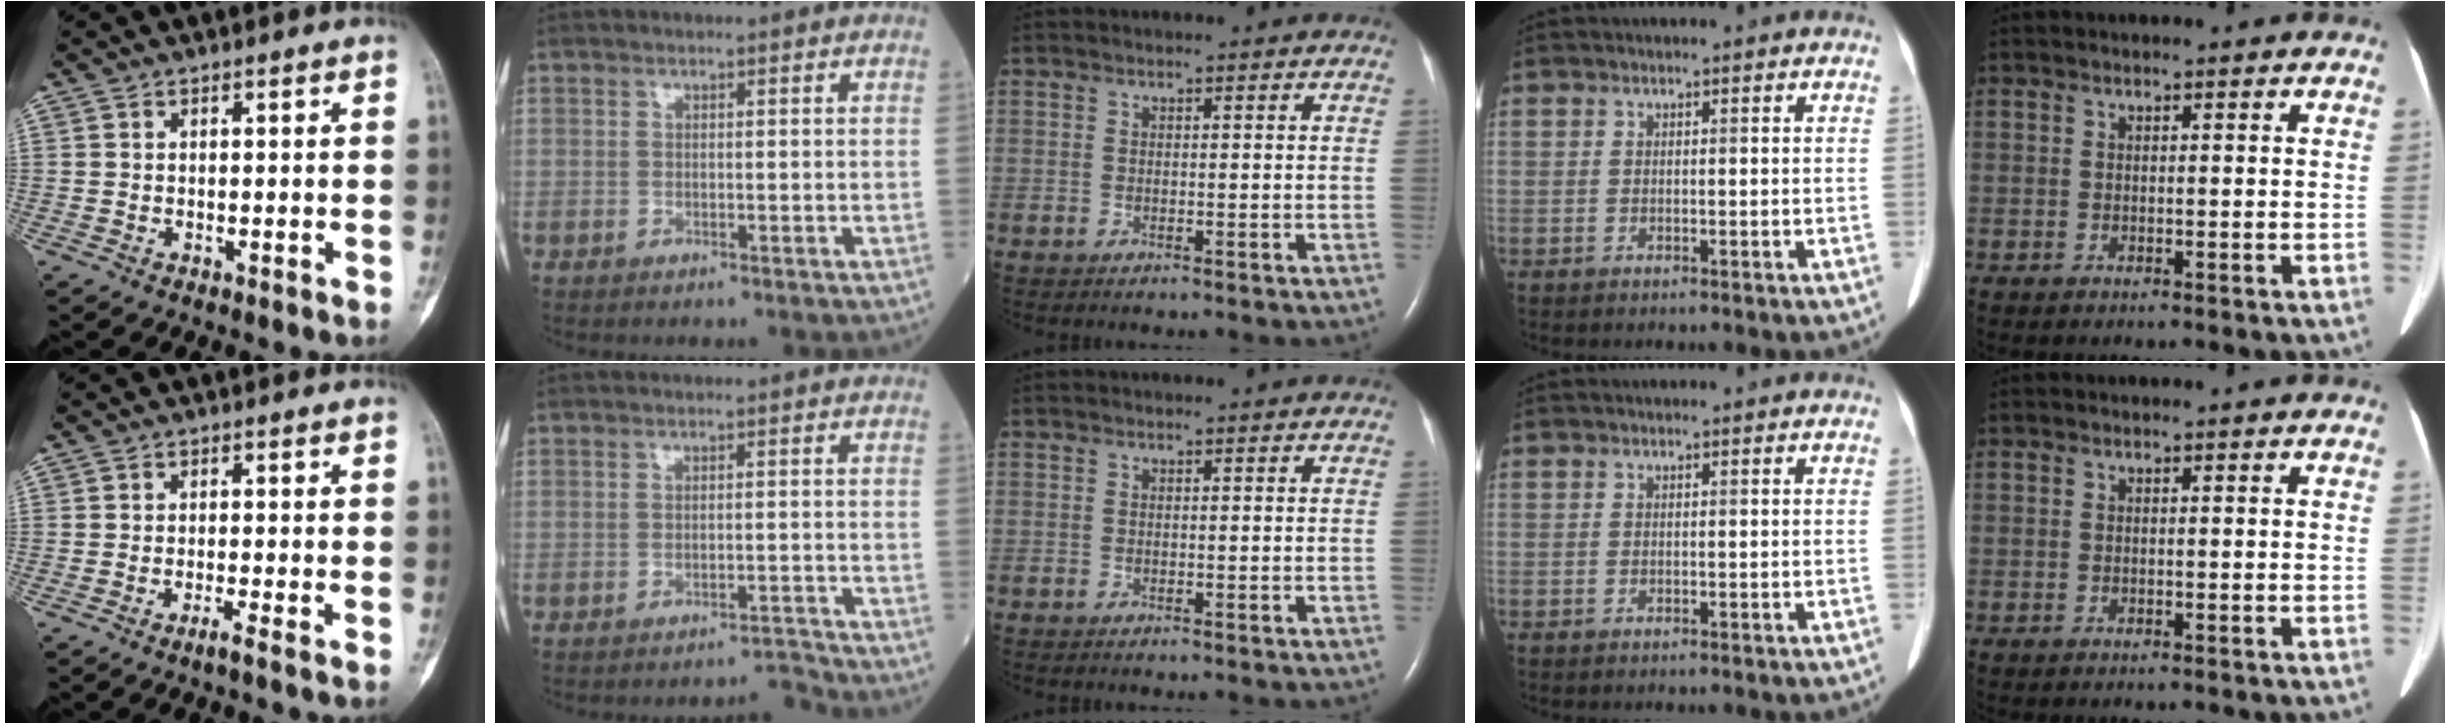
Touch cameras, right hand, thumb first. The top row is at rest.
{"thumb": {"total": 1.4, "force": [-1.0, -0.4, 0.9], "torque": [-0.026, 0.000, -0.022]}, "index": {"total": 2.0, "force": [-1.9, -0.4, -0.5], "torque": [0.014, -0.003, -0.024]}}